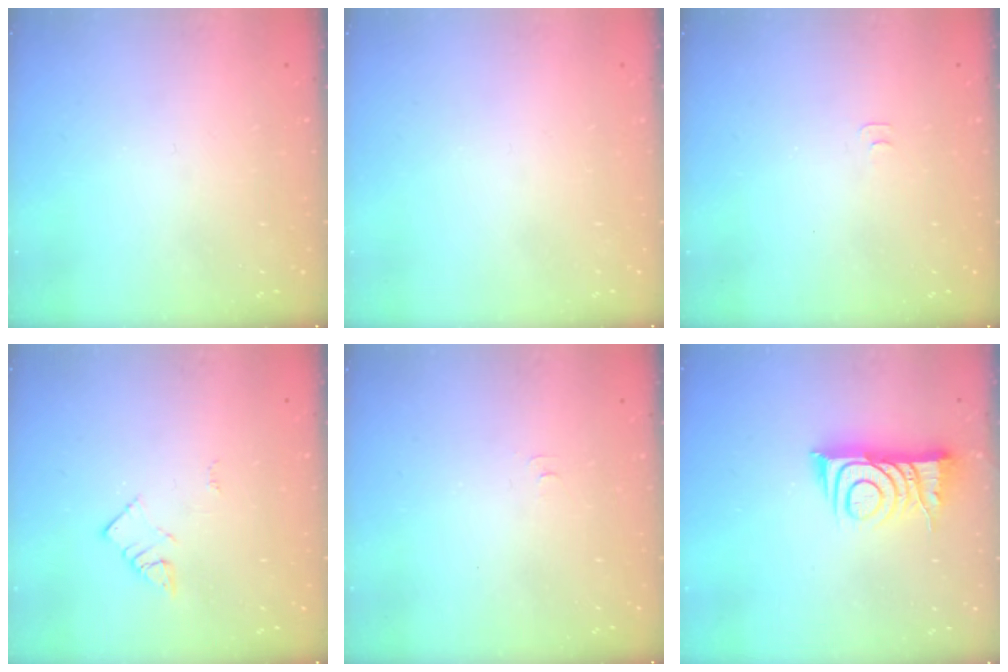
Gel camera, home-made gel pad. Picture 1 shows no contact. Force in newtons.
{"total": 1.6, "press": 1.6, "slide": 0.1}
{"total": 3.0, "press": 3.0, "slide": 0.3}
{"total": 2.9, "press": 2.9, "slide": 0.2}
{"total": 5.2, "press": 5.1, "slide": 0.6}
{"total": 9.4, "press": 9.4, "slide": 0.6}